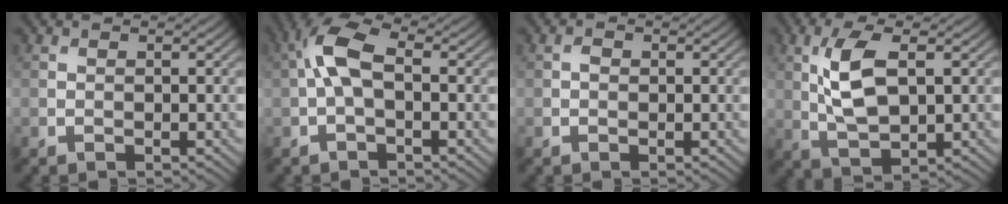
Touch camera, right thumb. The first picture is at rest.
{"total": 5.6, "force": [0.2, 2.7, 4.9], "torque": [-0.108, 0.019, -0.004]}
{"total": 0.8, "force": [0.0, 0.6, 0.4], "torque": [-0.004, -0.001, -0.003]}
{"total": 7.2, "force": [1.6, 3.2, 6.3], "torque": [-0.139, 0.002, 0.033]}